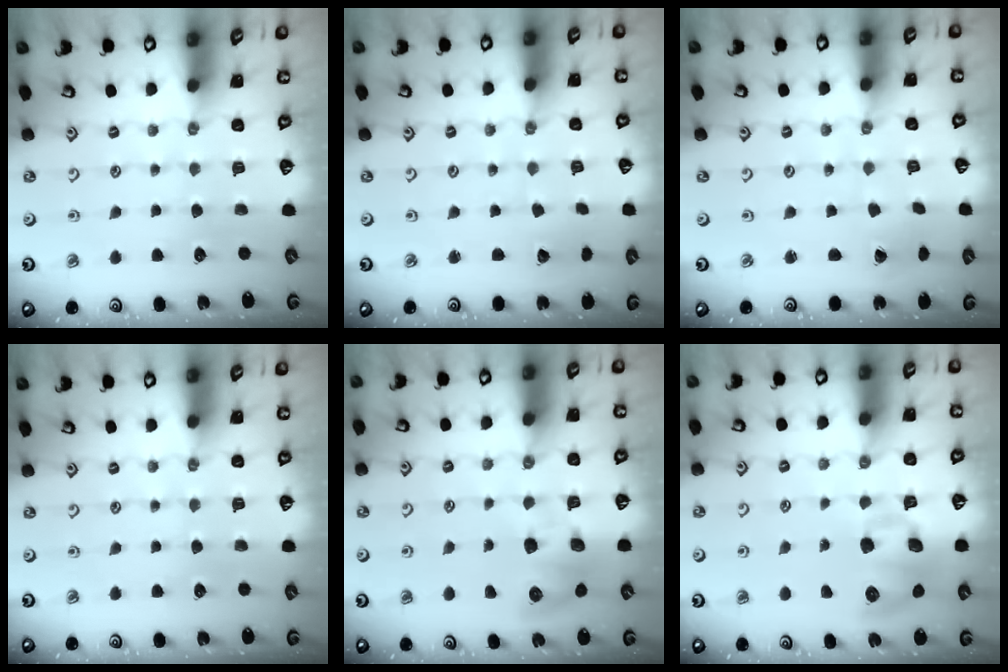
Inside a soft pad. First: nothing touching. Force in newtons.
{"total": 1.2, "press": 1.2, "slide": 0.0}
{"total": 0.8, "press": 0.8, "slide": 0.0}
{"total": 0.0}
{"total": 8.0, "press": 8.0, "slide": 1.1}
{"total": 9.4, "press": 9.3, "slide": 1.8}